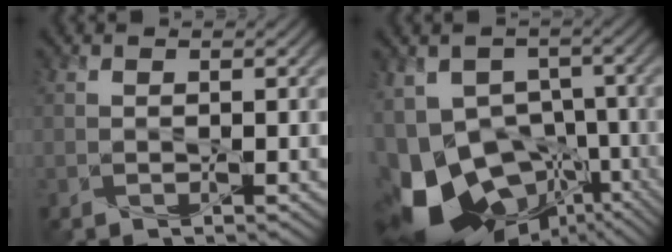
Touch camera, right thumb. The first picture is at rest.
{"total": 17.9, "force": [-8.8, 11.2, 11.0], "torque": [-0.207, -0.028, -0.108]}